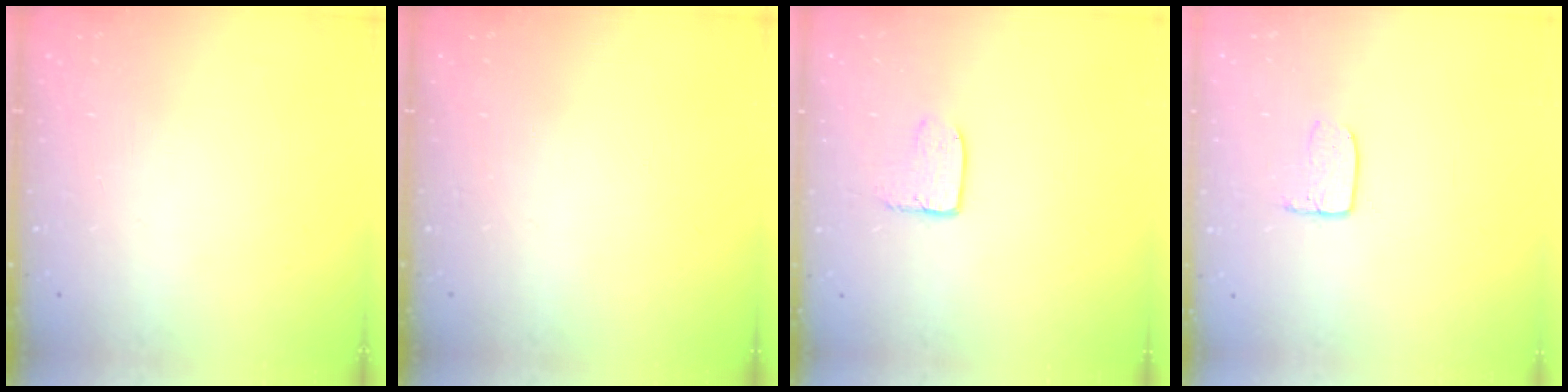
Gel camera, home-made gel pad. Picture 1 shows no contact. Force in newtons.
{"total": 0.0}
{"total": 3.8, "press": 3.8, "slide": 0.3}
{"total": 5.8, "press": 5.8, "slide": 0.4}